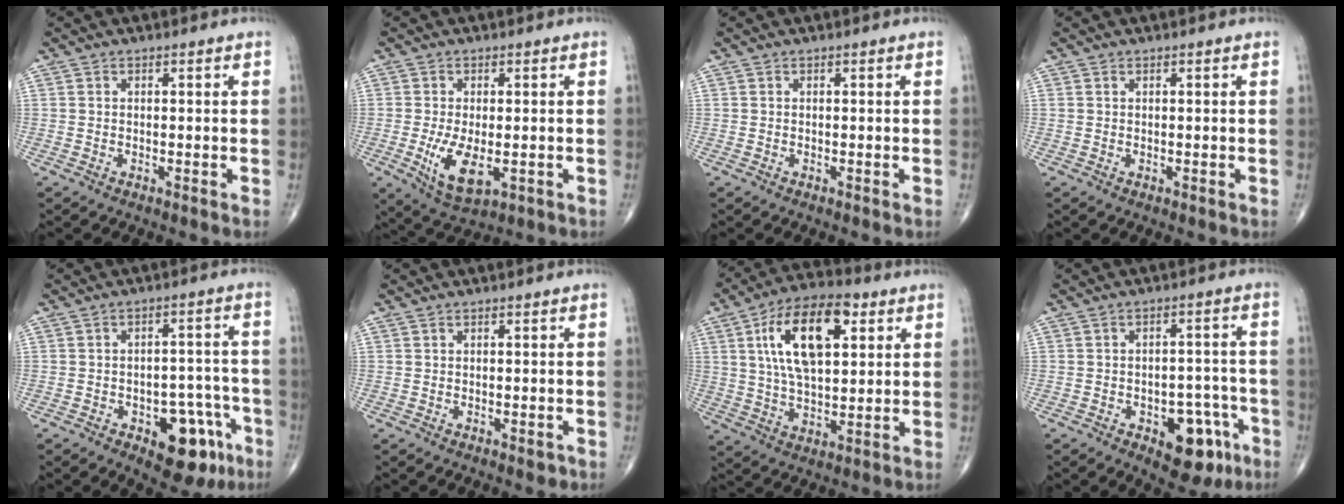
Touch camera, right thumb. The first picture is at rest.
{"total": 7.9, "force": [-1.8, 3.7, 6.7], "torque": [-0.121, -0.019, -0.021]}
{"total": 0.0}
{"total": 0.0}
{"total": 11.8, "force": [-5.6, 6.4, 8.1], "torque": [-0.062, 0.044, -0.066]}
{"total": 1.1, "force": [-0.4, 0.6, 0.8], "torque": [-0.003, -0.001, -0.005]}
{"total": 17.1, "force": [5.5, 8.0, 14.0], "torque": [-0.234, 0.000, 0.093]}
{"total": 10.8, "force": [-5.1, 6.0, 7.5], "torque": [-0.056, 0.038, -0.059]}